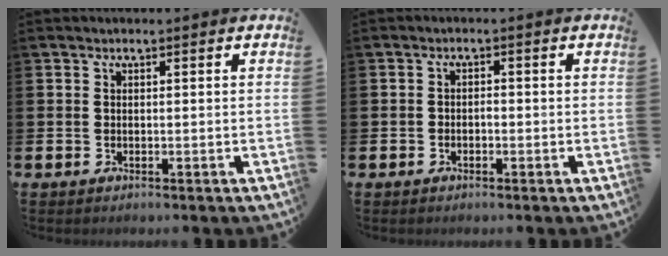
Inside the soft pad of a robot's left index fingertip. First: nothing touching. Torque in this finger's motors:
{"motor_torque": [0.02, -0.01, -0.02, 0.00]}